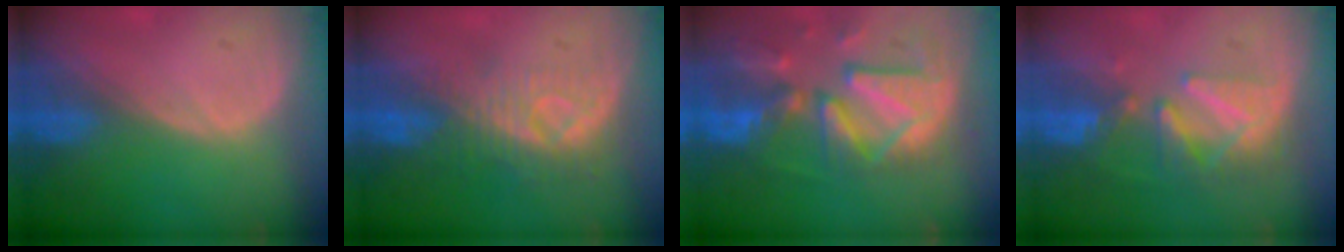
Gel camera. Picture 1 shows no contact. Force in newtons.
{"total": 8.3, "press": 7.4, "slide": 3.7}
{"total": 12.9, "press": 11.3, "slide": 6.4}
{"total": 8.2, "press": 7.5, "slide": 3.4}